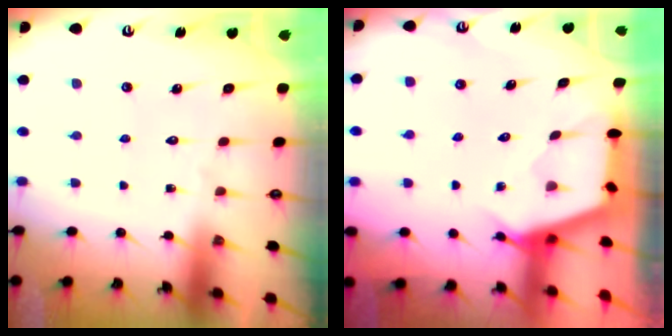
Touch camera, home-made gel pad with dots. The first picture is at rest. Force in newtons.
{"total": 2.6, "press": 2.5, "slide": 0.4}